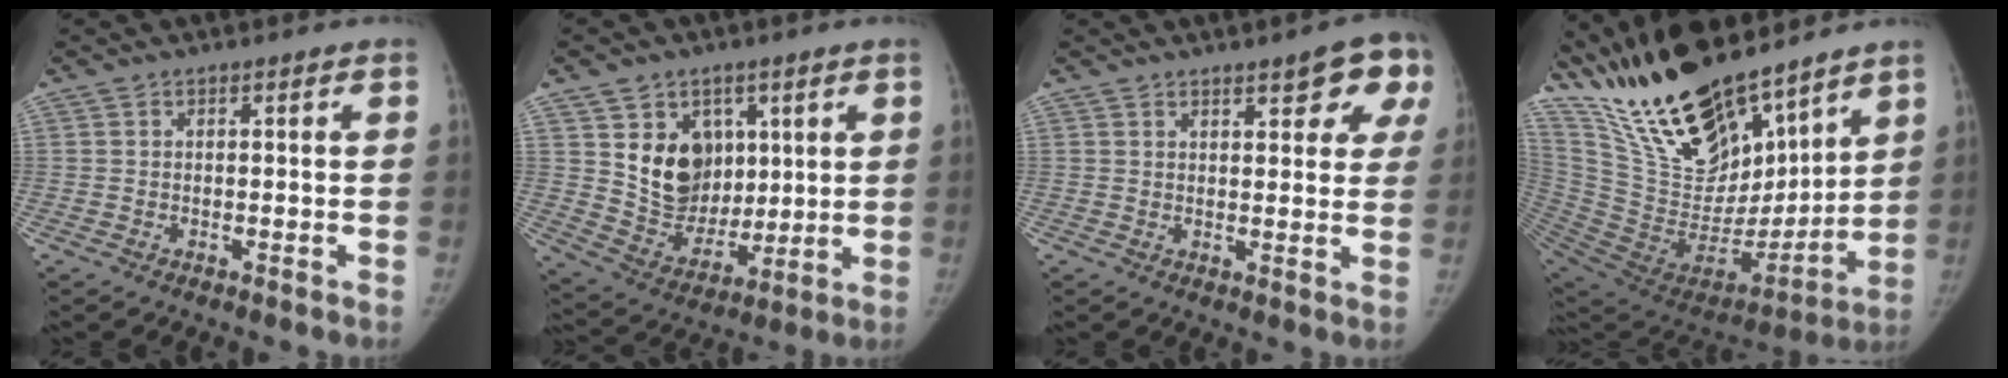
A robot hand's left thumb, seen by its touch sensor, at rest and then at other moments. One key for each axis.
{"total": 13.0, "fx": 4.5, "fy": 10.5, "fz": 6.3, "tx": -0.061, "ty": -0.030, "tz": 0.096}
{"total": 9.6, "fx": 4.9, "fy": 3.5, "fz": 7.6, "tx": -0.056, "ty": -0.016, "tz": 0.053}
{"total": 29.1, "fx": 22.5, "fy": 10.4, "fz": 15.1, "tx": -0.241, "ty": -0.096, "tz": 0.406}